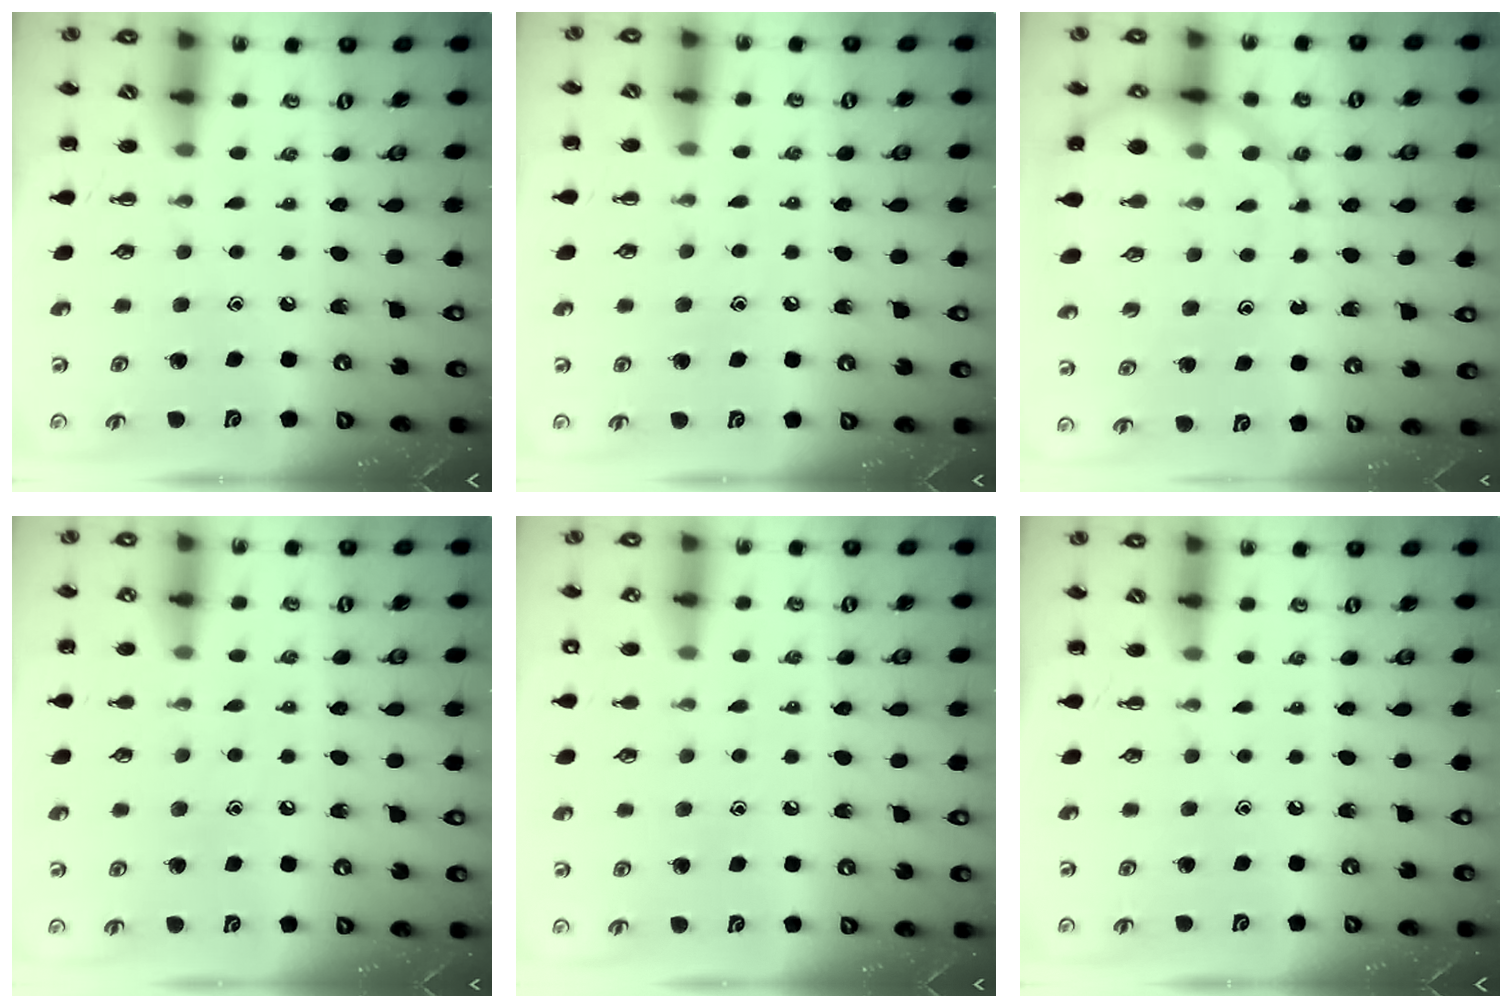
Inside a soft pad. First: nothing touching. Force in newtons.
{"total": 6.2, "press": 6.0, "slide": 1.7}
{"total": 11.7, "press": 11.4, "slide": 2.8}
{"total": 7.4, "press": 7.2, "slide": 1.9}
{"total": 6.9, "press": 6.8, "slide": 1.4}
{"total": 0.0}